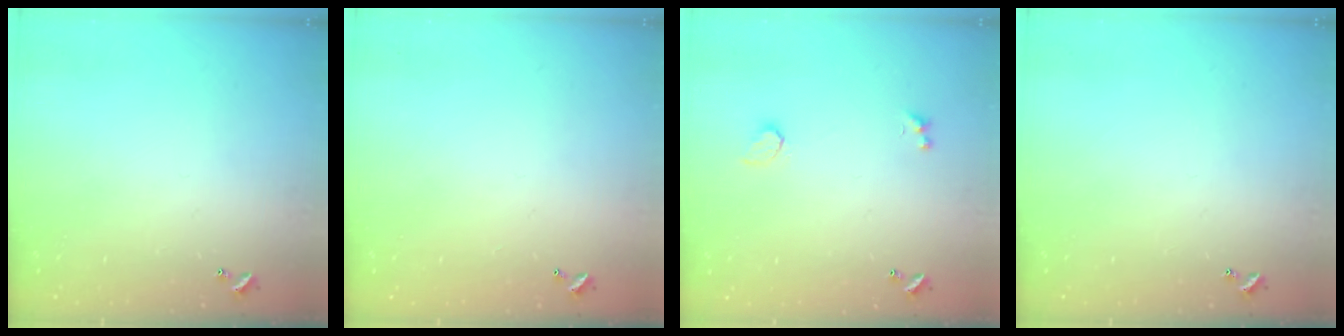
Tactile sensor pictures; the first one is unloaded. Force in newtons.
{"total": 2.9, "press": 2.9, "slide": 0.1}
{"total": 1.0, "press": 0.8, "slide": 0.5}
{"total": 0.0}